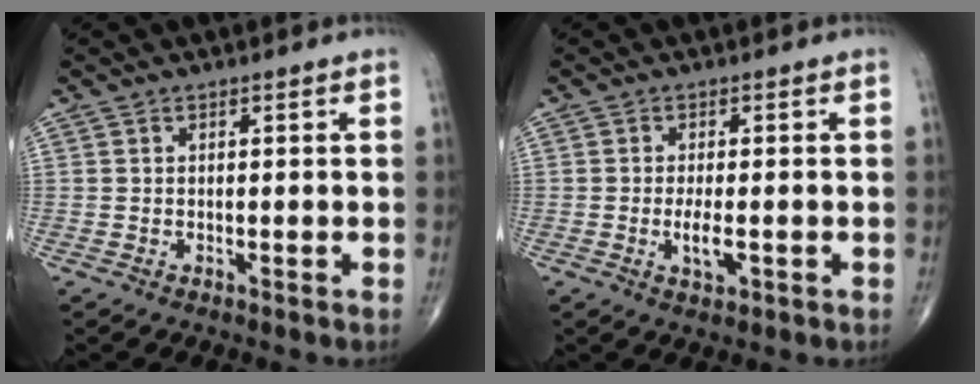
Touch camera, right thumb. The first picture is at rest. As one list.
[{"total": 3.6, "force": [-0.9, 1.3, 3.2], "torque": [-0.060, -0.004, -0.016]}]